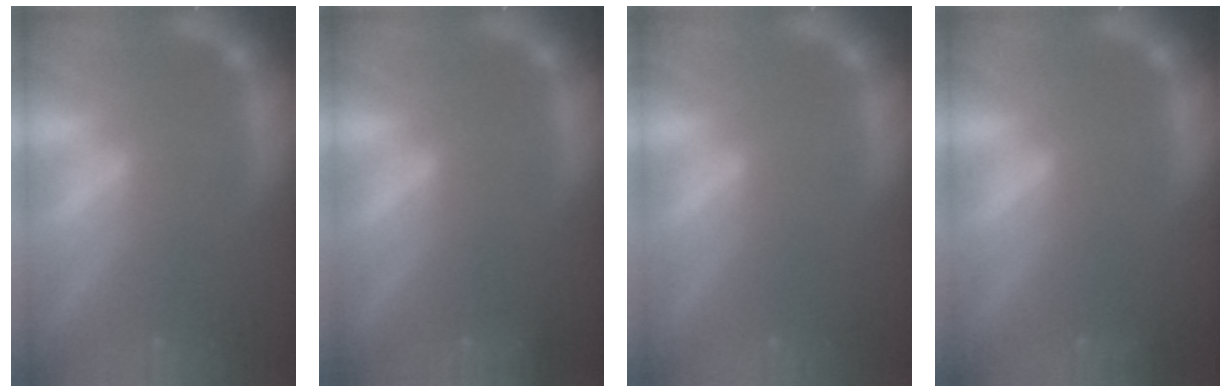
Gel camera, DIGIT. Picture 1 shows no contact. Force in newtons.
{"total": 1.4}
{"total": 0.0}
{"total": 0.9}